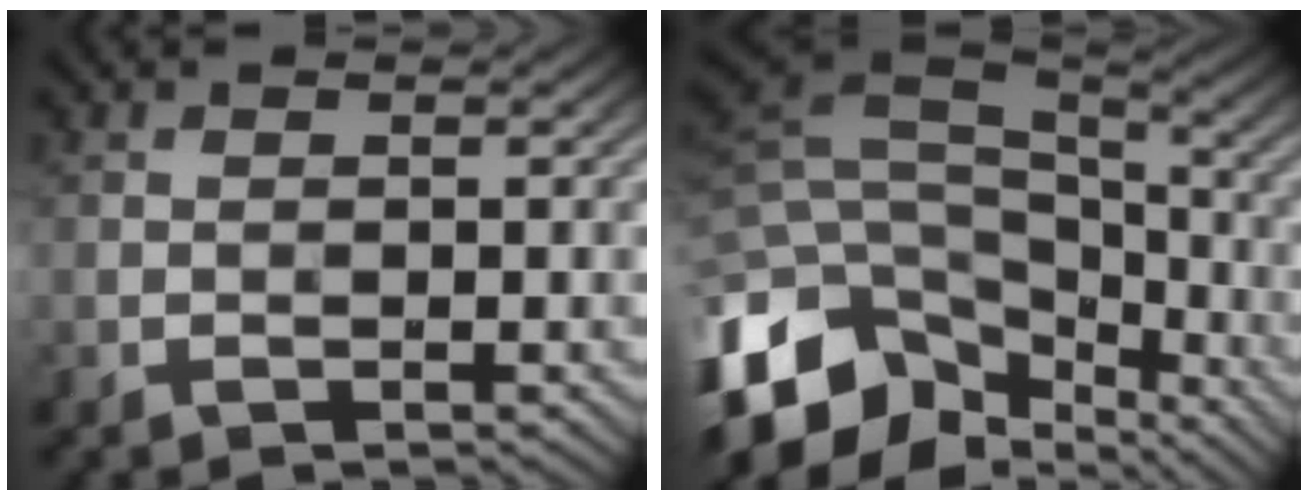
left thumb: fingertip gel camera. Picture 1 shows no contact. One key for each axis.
{"total": 14.6, "fx": -5.7, "fy": 9.2, "fz": 9.8, "tx": -0.257, "ty": -0.023, "tz": -0.067}